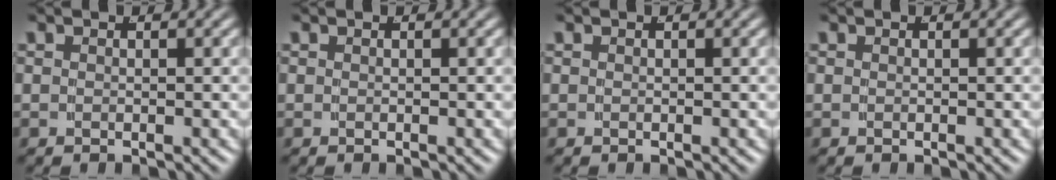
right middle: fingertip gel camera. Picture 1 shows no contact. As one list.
[{"total": 0.0}, {"total": 0.0}, {"total": 0.0}]